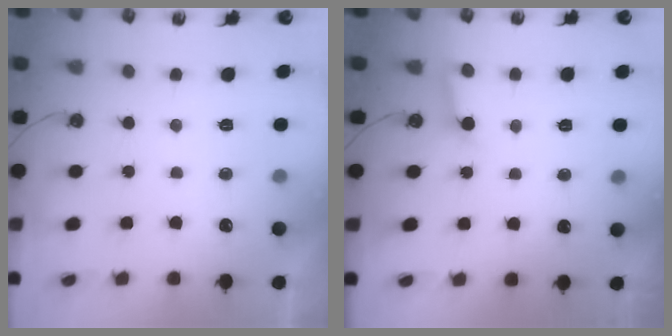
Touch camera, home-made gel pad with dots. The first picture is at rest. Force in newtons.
{"total": 2.9, "press": 2.9, "slide": 0.2}